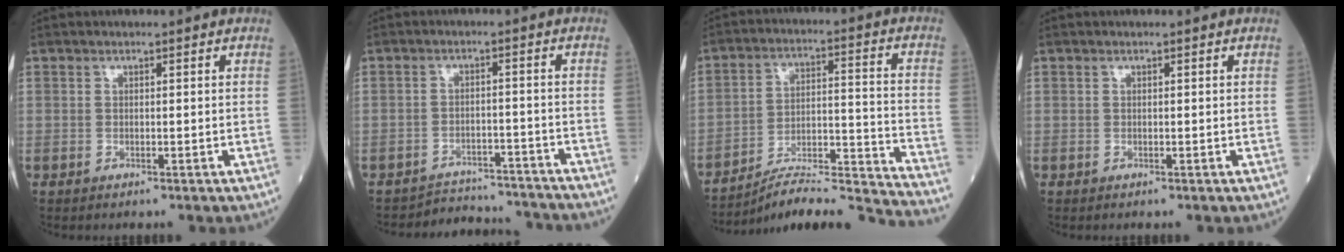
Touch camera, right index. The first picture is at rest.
{"total": 8.9, "force": [-8.7, 1.6, -0.6], "torque": [0.014, 0.023, -0.115]}
{"total": 19.6, "force": [-18.8, -1.6, 5.5], "torque": [-0.070, 0.012, -0.283]}
{"total": 0.0}